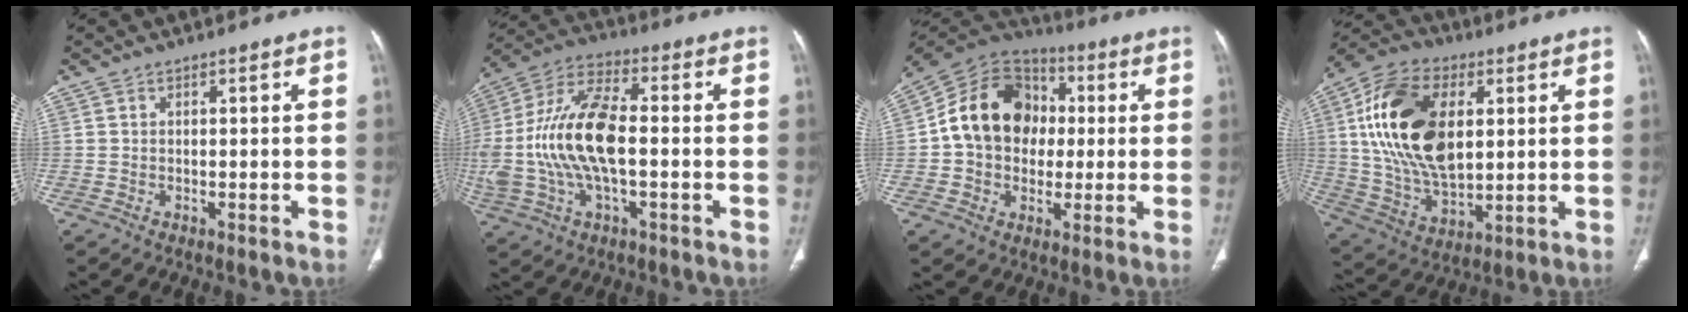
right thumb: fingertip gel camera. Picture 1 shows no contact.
{"total": 19.3, "force": [-1.4, 8.9, 17.1], "torque": [-0.376, 0.025, -0.026]}
{"total": 17.5, "force": [1.1, 14.0, 10.4], "torque": [-0.143, 0.028, 0.009]}
{"total": 22.4, "force": [4.8, 13.1, 17.5], "torque": [-0.314, -0.008, 0.090]}